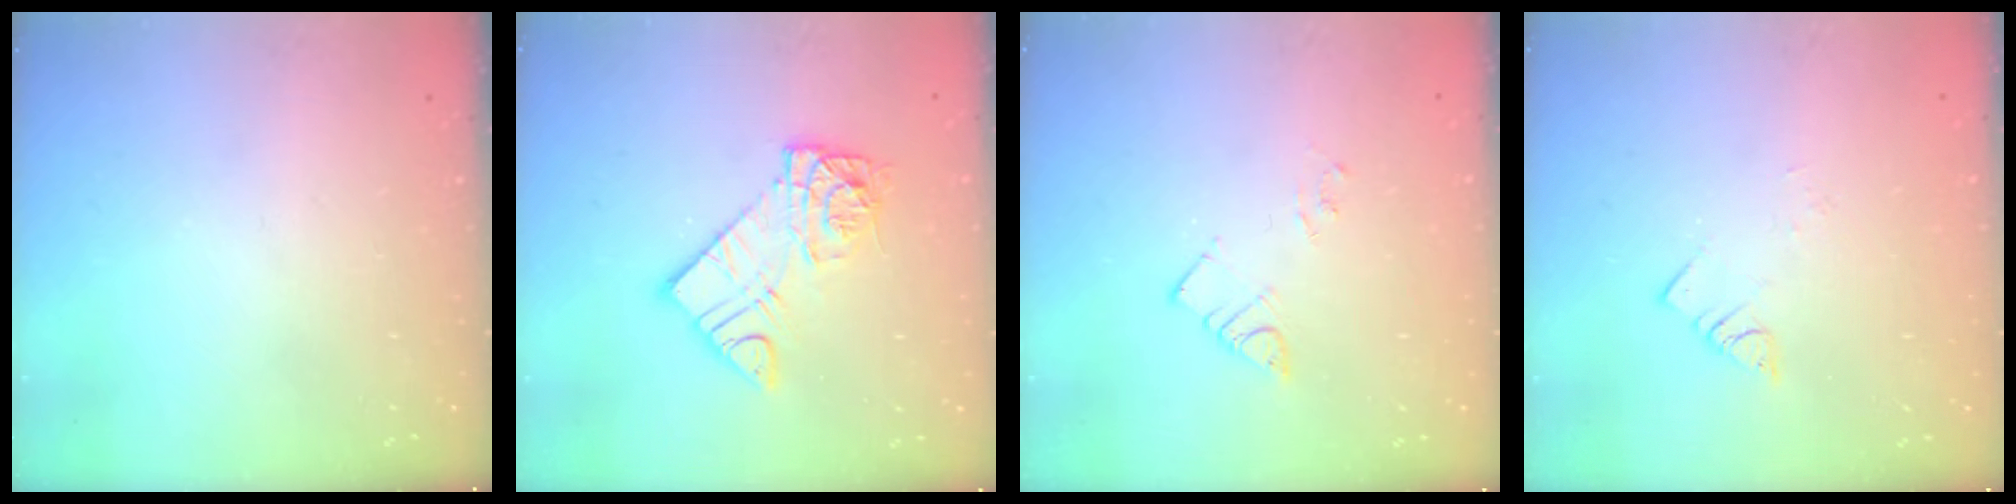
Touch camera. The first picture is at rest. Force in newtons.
{"total": 11.0, "press": 10.9, "slide": 1.0}
{"total": 4.0, "press": 3.9, "slide": 0.5}
{"total": 2.8, "press": 2.8, "slide": 0.3}